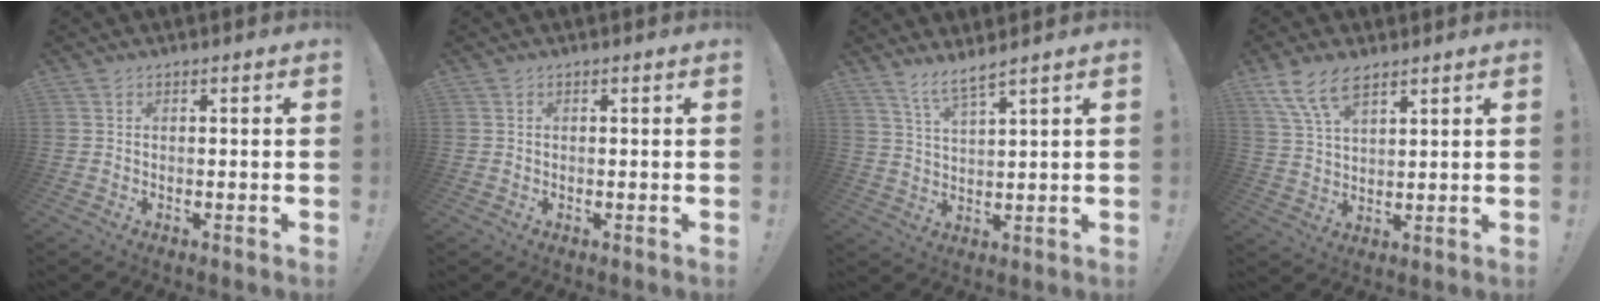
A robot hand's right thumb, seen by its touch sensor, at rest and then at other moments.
{"total": 1.5, "force": [0.5, 1.4, -0.1], "torque": [0.008, -0.006, 0.007]}
{"total": 5.7, "force": [4.7, 0.4, 3.2], "torque": [-0.066, -0.023, 0.084]}
{"total": 9.7, "force": [6.5, 4.3, 5.7], "torque": [-0.111, -0.019, 0.127]}